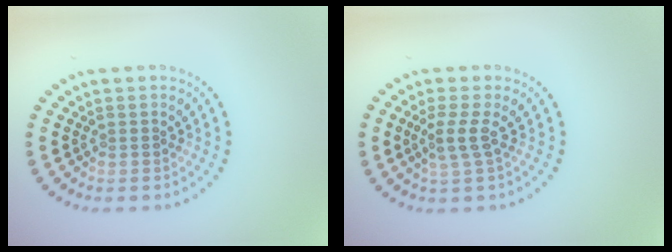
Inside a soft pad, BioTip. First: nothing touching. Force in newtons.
{"total": 2.1, "press": 1.6, "slide": 1.4}